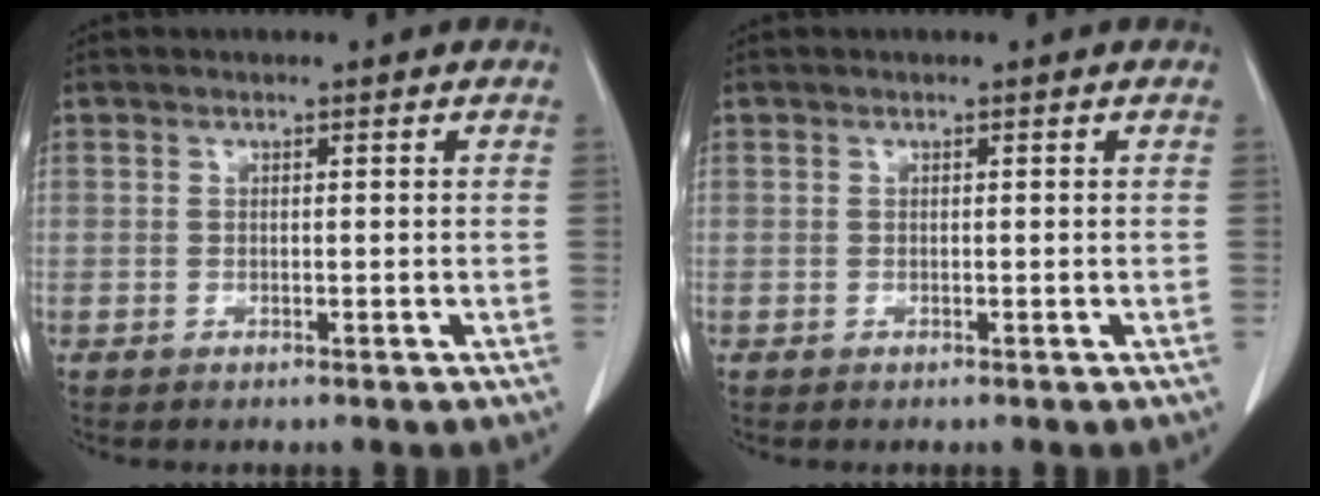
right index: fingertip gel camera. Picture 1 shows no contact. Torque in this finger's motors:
{"motor_torque": [0.00, 0.00, 0.00, 0.00]}